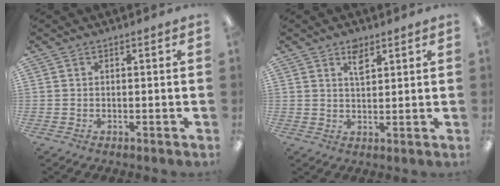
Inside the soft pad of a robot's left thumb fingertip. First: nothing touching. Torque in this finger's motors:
{"motor_torque": [0.54, 0.30, 0.29, -0.18, 0.00]}